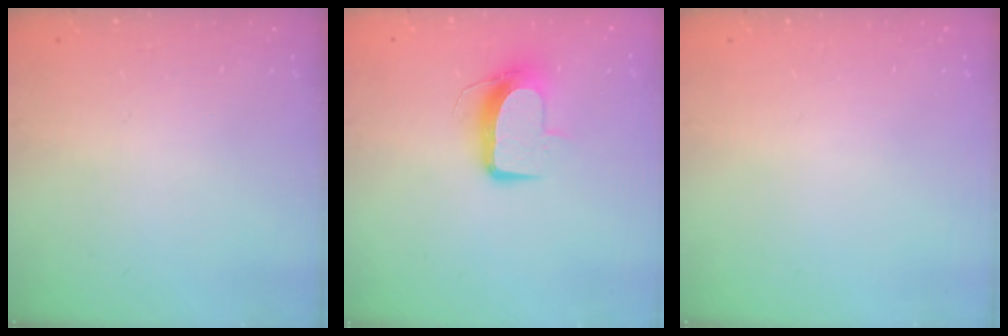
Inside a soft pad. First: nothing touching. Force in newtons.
{"total": 10.1, "press": 10.1, "slide": 0.2}
{"total": 0.0}